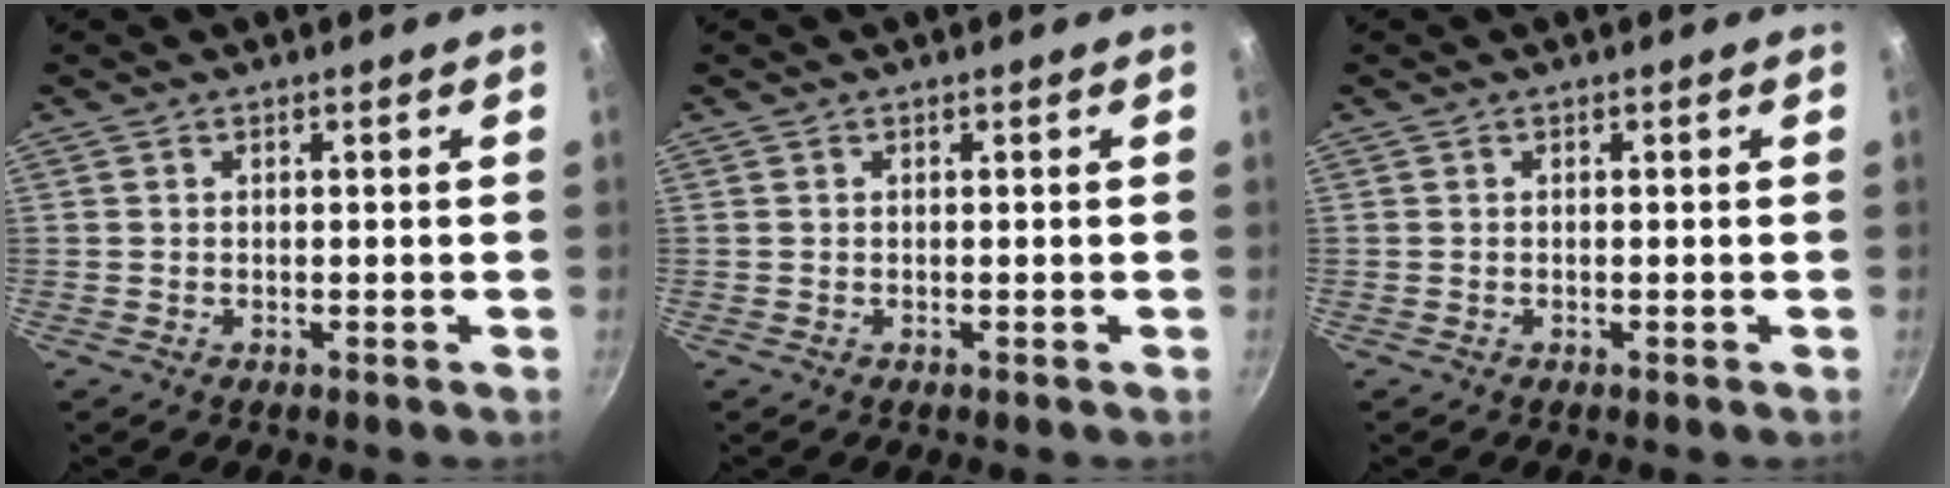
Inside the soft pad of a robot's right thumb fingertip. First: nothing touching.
{"total": 0.0}
{"total": 0.0}